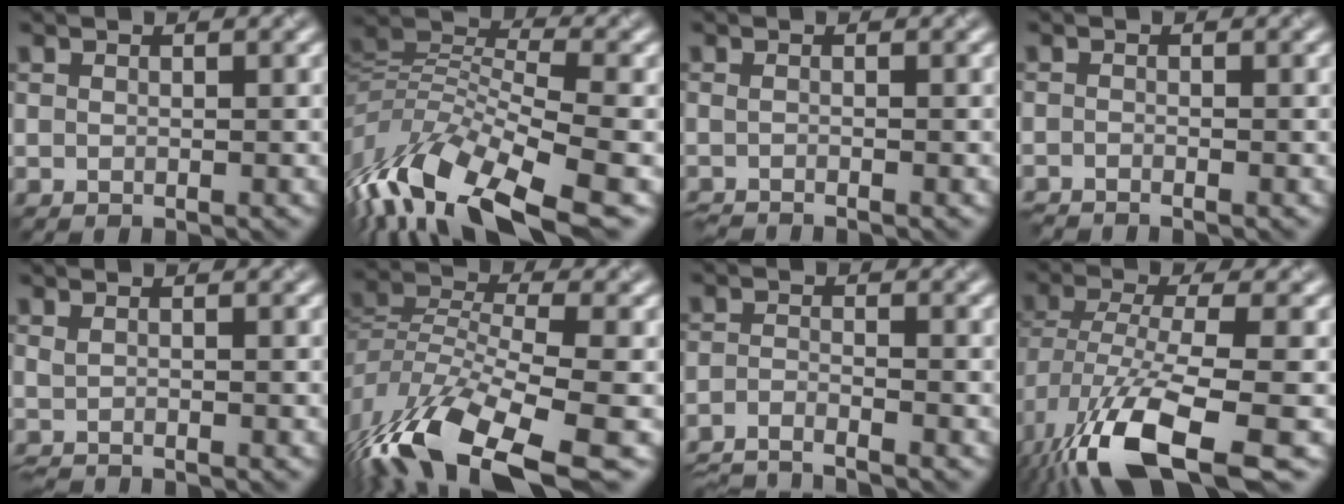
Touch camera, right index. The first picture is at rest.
{"total": 11.9, "force": [-5.4, 4.8, 9.5], "torque": [-0.203, 0.011, -0.102]}
{"total": 1.5, "force": [-1.3, 0.2, 0.8], "torque": [-0.014, -0.009, -0.033]}
{"total": 1.7, "force": [-1.6, 0.0, 0.6], "torque": [-0.020, -0.005, -0.039]}
{"total": 0.9, "force": [-0.8, 0.1, 0.4], "torque": [-0.007, -0.009, -0.026]}
{"total": 10.8, "force": [-5.9, 4.2, 8.0], "torque": [-0.159, -0.001, -0.114]}
{"total": 3.7, "force": [-3.5, 0.5, 1.2], "torque": [-0.029, -0.007, -0.075]}
{"total": 11.6, "force": [-5.4, 4.8, 9.2], "torque": [-0.193, -0.017, -0.089]}